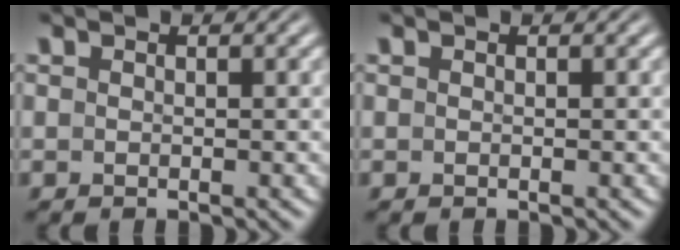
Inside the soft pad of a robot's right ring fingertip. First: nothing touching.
{"total": 0.0}